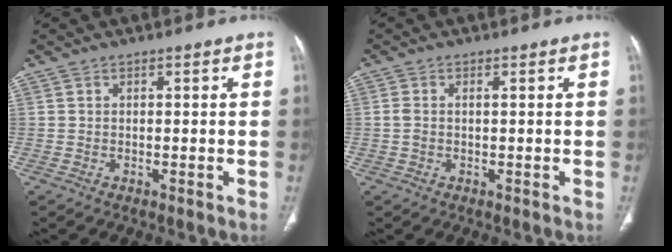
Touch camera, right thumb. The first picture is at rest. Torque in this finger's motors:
{"motor_torque": [0.33, -0.35, -0.13, 0.39, 0.11]}